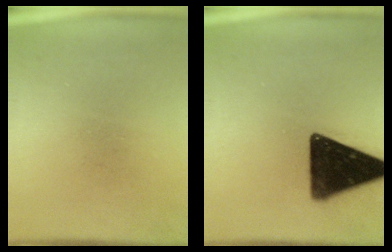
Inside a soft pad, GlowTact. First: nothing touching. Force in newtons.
{"total": 17.2}